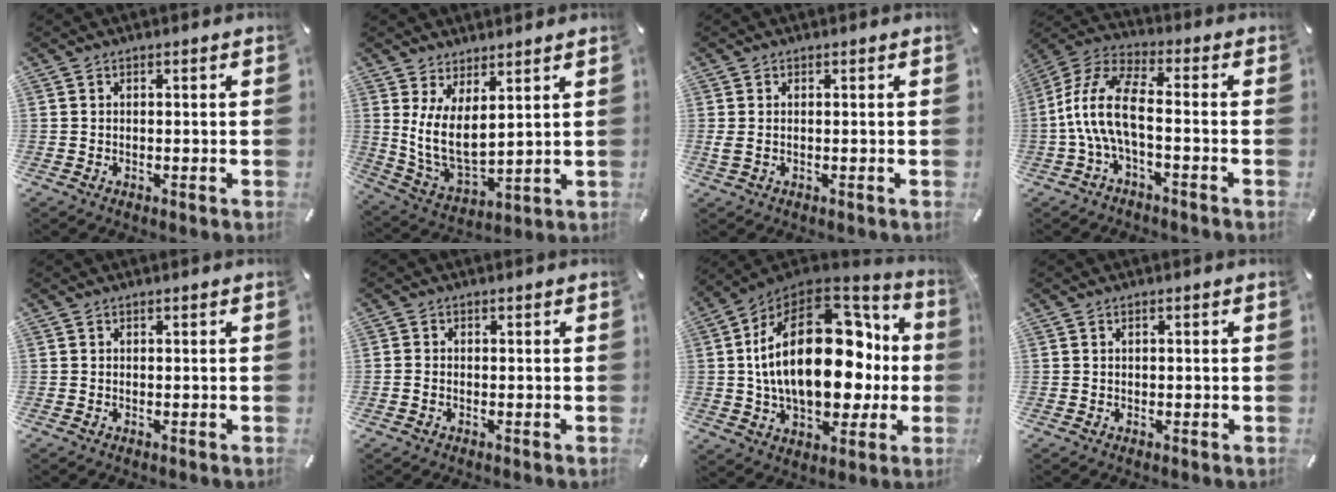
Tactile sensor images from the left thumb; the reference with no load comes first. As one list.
[{"total": 9.6, "force": [3.9, 4.7, 7.5], "torque": [-0.170, -0.035, 0.076]}, {"total": 1.4, "force": [0.1, 0.5, 1.4], "torque": [-0.027, -0.001, 0.002]}, {"total": 12.1, "force": [-2.5, 4.9, 10.7], "torque": [-0.222, 0.001, -0.048]}, {"total": 0.0}, {"total": 2.9, "force": [-1.8, 2.3, 0.4], "torque": [-0.003, 0.013, -0.037]}, {"total": 30.1, "force": [2.3, 17.3, 24.5], "torque": [-0.447, -0.003, 0.045]}, {"total": 0.6, "force": [0.1, 0.4, 0.5], "torque": [-0.009, 0.004, 0.001]}]